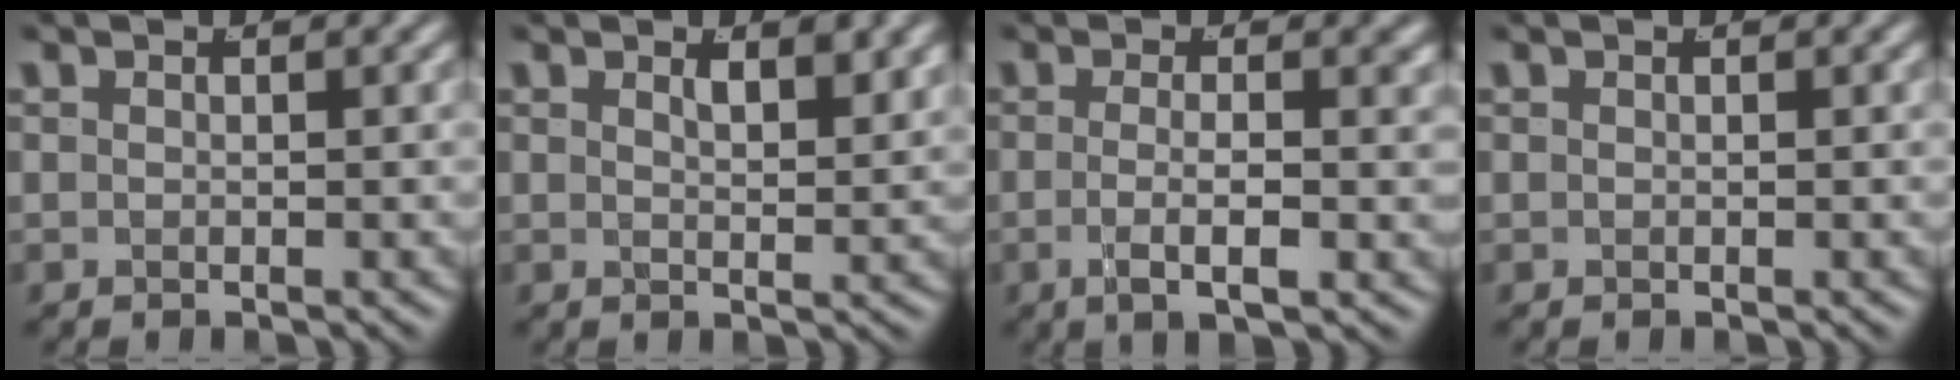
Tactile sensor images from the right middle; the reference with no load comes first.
{"total": 1.5, "force": [1.0, -0.5, 1.0], "torque": [-0.013, -0.009, 0.023]}
{"total": 3.8, "force": [-1.0, 0.5, 3.7], "torque": [-0.063, -0.015, -0.011]}
{"total": 0.0}